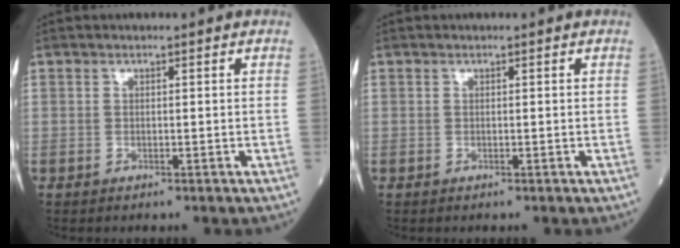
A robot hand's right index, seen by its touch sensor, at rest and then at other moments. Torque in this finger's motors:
{"motor_torque": [0.00, 0.00, 0.00, 0.00]}